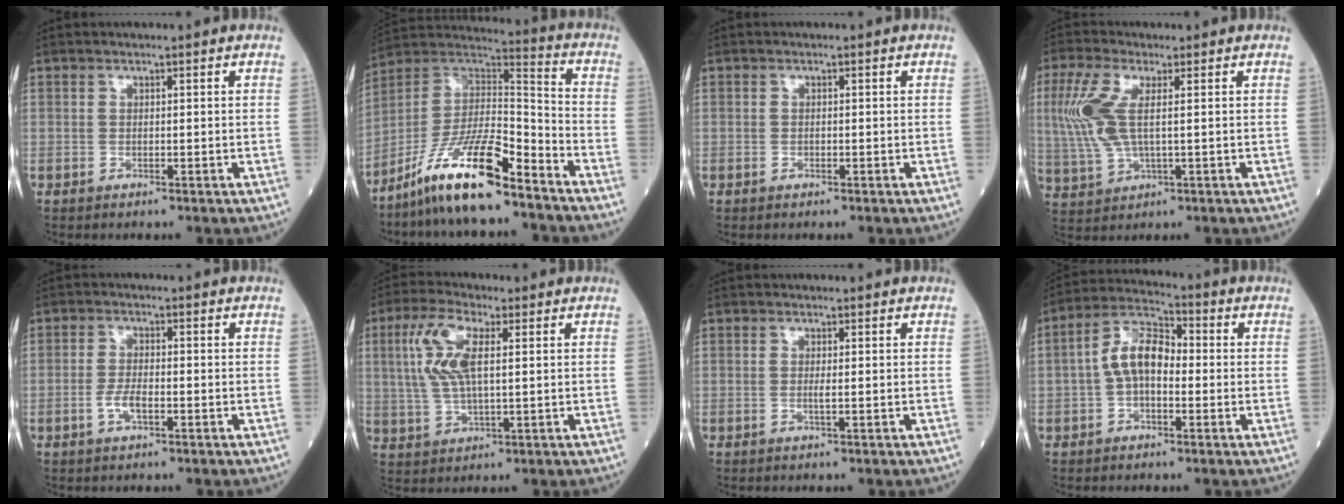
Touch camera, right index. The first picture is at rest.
{"total": 15.4, "force": [-11.0, 2.0, 10.6], "torque": [-0.197, 0.011, -0.196]}
{"total": 0.5, "force": [-0.2, 0.3, 0.4], "torque": [-0.009, 0.000, -0.004]}
{"total": 8.3, "force": [1.3, 2.9, 7.6], "torque": [-0.203, 0.004, 0.028]}
{"total": 3.4, "force": [-1.3, 1.1, 2.9], "torque": [-0.060, 0.001, -0.026]}
{"total": 8.6, "force": [2.0, 2.6, 8.0], "torque": [-0.184, 0.012, 0.042]}
{"total": 1.1, "force": [-0.2, -0.1, 1.0], "torque": [-0.024, -0.003, -0.005]}
{"total": 7.8, "force": [-0.6, 4.0, 6.7], "torque": [-0.137, 0.031, -0.018]}